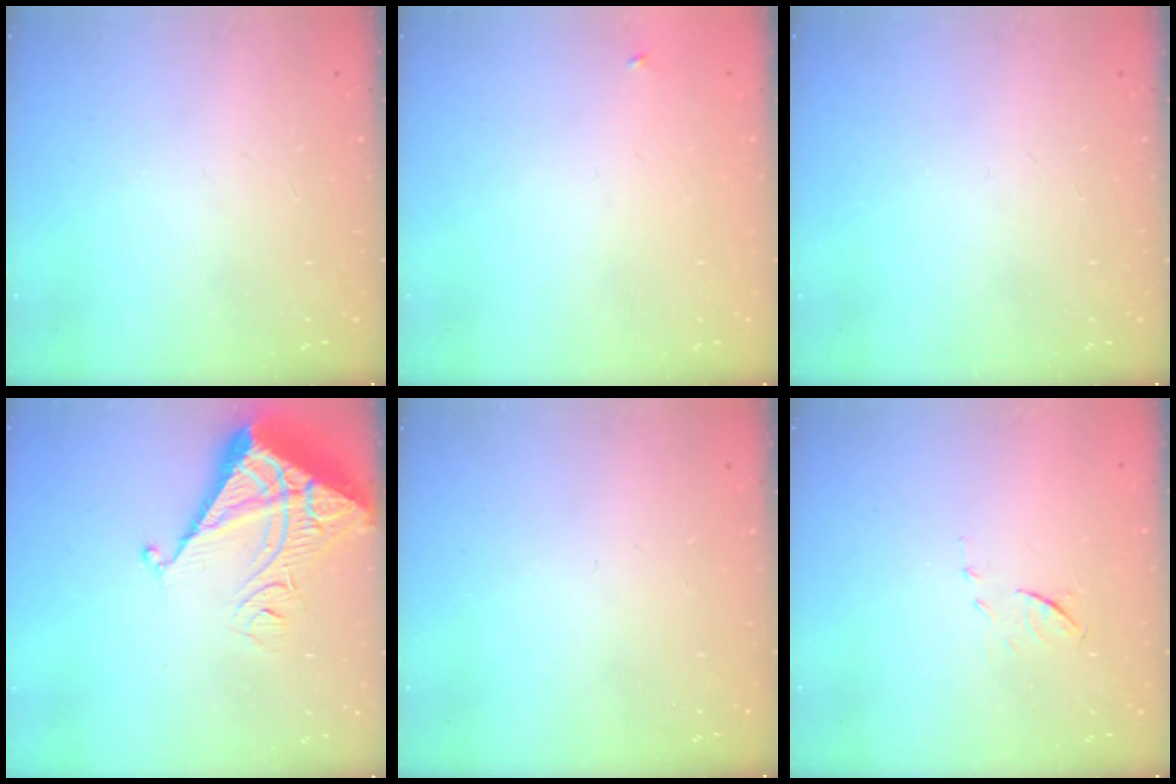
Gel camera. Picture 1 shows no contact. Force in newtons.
{"total": 2.3, "press": 2.3, "slide": 0.2}
{"total": 0.0}
{"total": 7.4, "press": 7.3, "slide": 0.8}
{"total": 0.0}
{"total": 6.3, "press": 6.2, "slide": 0.6}